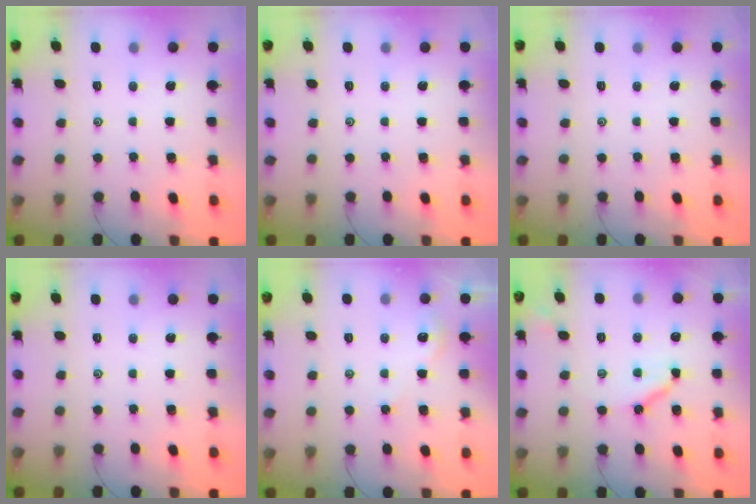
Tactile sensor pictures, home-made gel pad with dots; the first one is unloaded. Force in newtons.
{"total": 0.0}
{"total": 0.0}
{"total": 0.0}
{"total": 1.6, "press": 1.5, "slide": 0.3}
{"total": 7.1, "press": 7.0, "slide": 0.8}